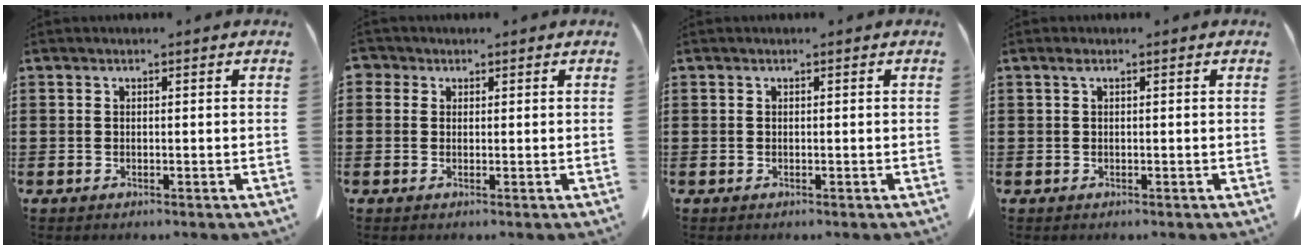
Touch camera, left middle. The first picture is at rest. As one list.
[{"total": 1.3, "force": [0.5, 1.2, 0.3], "torque": [-0.010, 0.006, 0.009]}, {"total": 0.0}, {"total": 0.7, "force": [0.2, 0.2, 0.6], "torque": [-0.015, 0.003, 0.003]}]